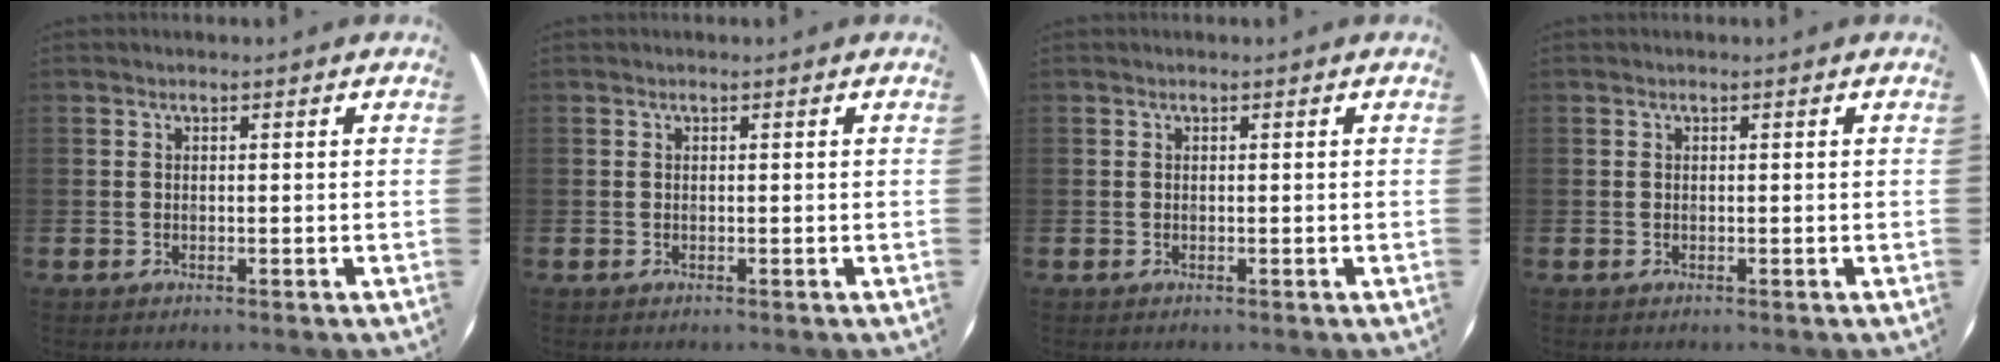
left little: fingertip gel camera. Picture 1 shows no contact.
{"total": 0.0}
{"total": 0.0}
{"total": 0.0}